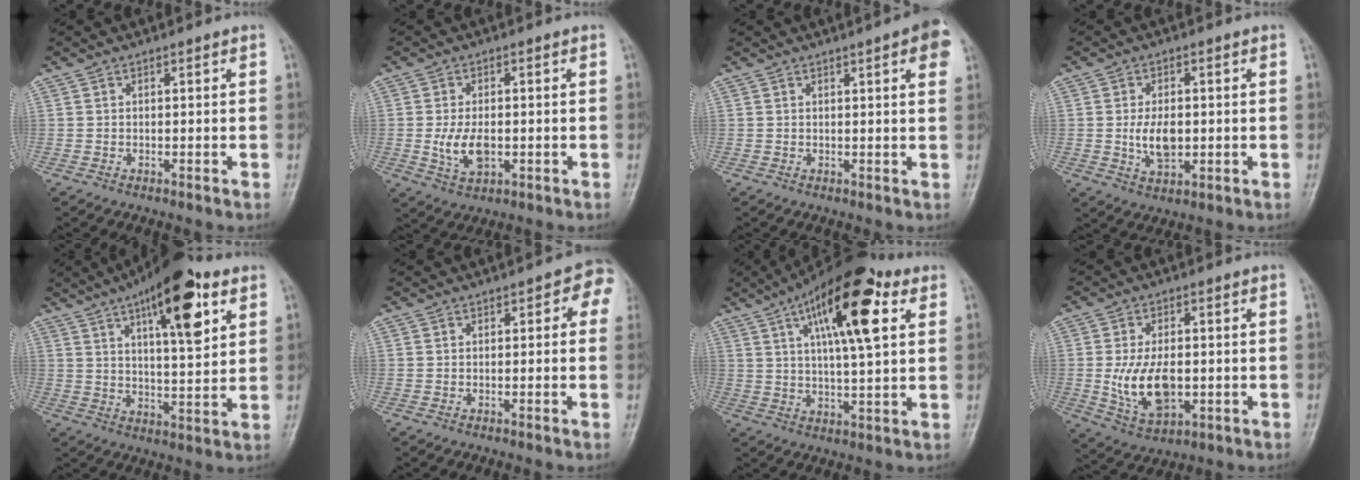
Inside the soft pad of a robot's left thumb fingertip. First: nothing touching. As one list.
[{"total": 6.0, "force": [-1.0, 3.4, 4.9], "torque": [-0.092, -0.002, -0.012]}, {"total": 5.6, "force": [2.4, 1.0, 5.0], "torque": [-0.051, 0.000, 0.023]}, {"total": 6.1, "force": [-0.4, 3.6, 4.9], "torque": [-0.083, -0.004, -0.003]}, {"total": 16.8, "force": [8.1, 5.5, 13.7], "torque": [-0.181, -0.025, 0.121]}, {"total": 4.8, "force": [1.0, 2.4, 4.0], "torque": [-0.021, 0.011, -0.001]}, {"total": 17.5, "force": [6.9, 5.7, 15.0], "torque": [-0.221, -0.004, 0.104]}, {"total": 10.5, "force": [-1.2, 6.0, 8.5], "torque": [-0.146, -0.003, -0.010]}]